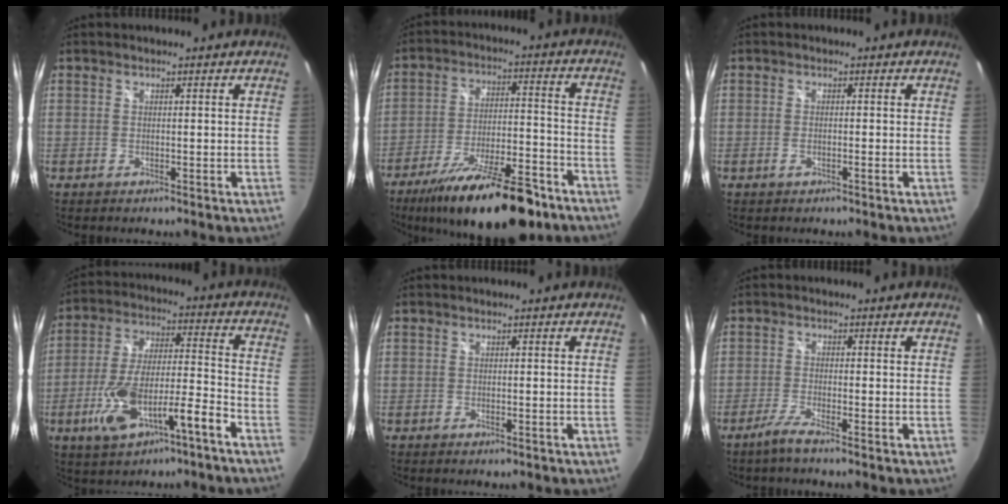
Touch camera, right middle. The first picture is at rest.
{"total": 21.7, "force": [-16.0, 6.2, 13.2], "torque": [-0.225, -0.027, -0.239]}
{"total": 1.2, "force": [-0.8, 0.2, 0.9], "torque": [-0.018, -0.001, -0.015]}
{"total": 14.7, "force": [-7.9, 3.9, 11.8], "torque": [-0.239, -0.004, -0.135]}
{"total": 0.8, "force": [-0.5, 0.4, 0.4], "torque": [-0.007, -0.004, -0.010]}
{"total": 3.4, "force": [-2.6, -0.3, 2.2], "torque": [-0.061, -0.007, -0.054]}